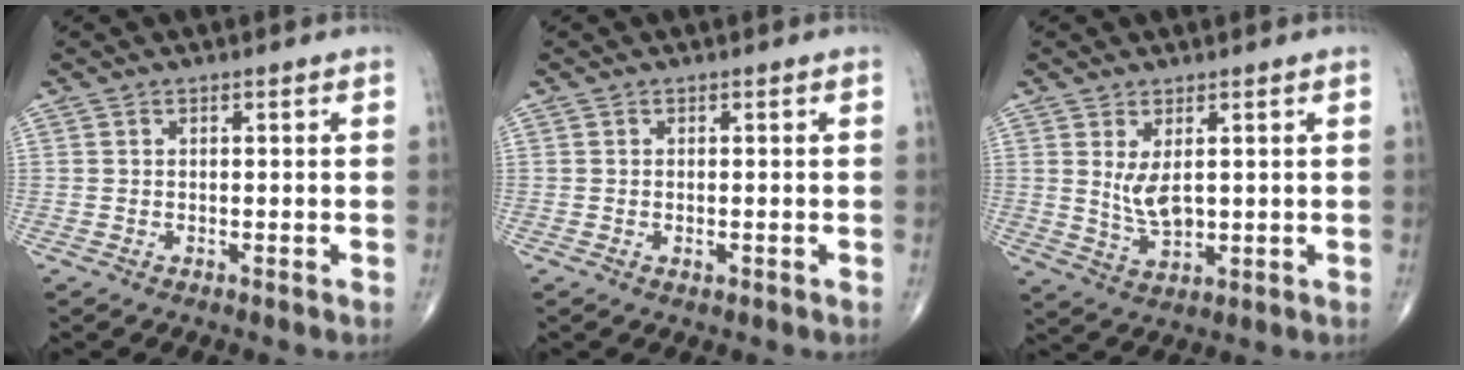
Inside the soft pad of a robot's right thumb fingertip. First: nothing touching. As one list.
[{"total": 0.9, "force": [-0.3, 0.4, 0.7], "torque": [-0.011, -0.002, -0.004]}, {"total": 5.2, "force": [1.2, 2.5, 4.5], "torque": [-0.079, -0.017, 0.035]}]